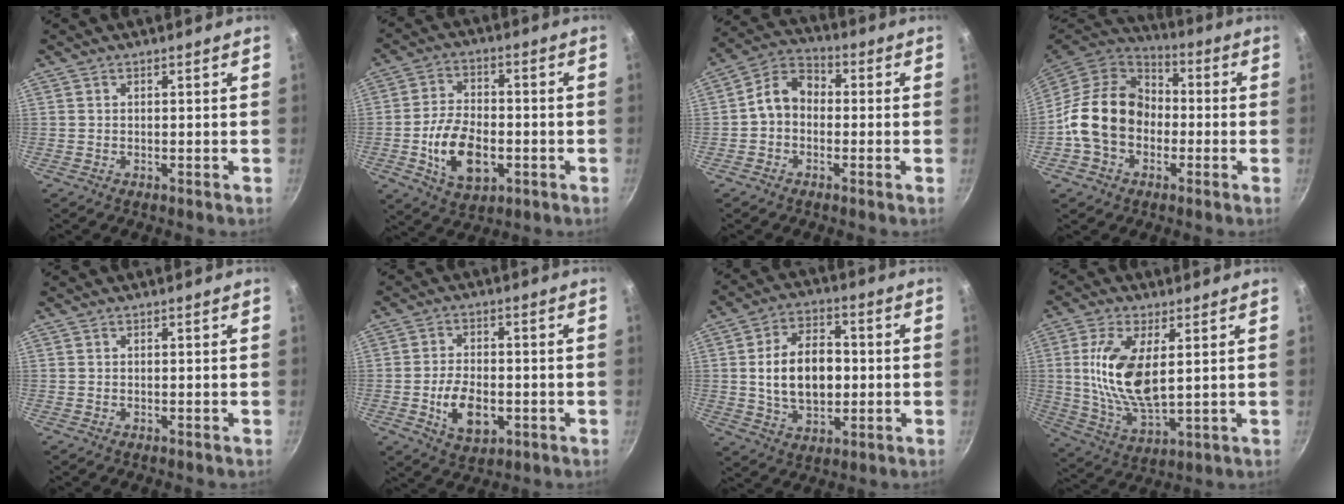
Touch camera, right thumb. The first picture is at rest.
{"total": 12.6, "force": [-3.2, 7.6, 9.5], "torque": [-0.154, 0.013, -0.052]}
{"total": 7.7, "force": [-0.7, 6.0, 4.8], "torque": [-0.061, 0.031, -0.034]}
{"total": 17.7, "force": [-2.3, 13.7, 10.9], "torque": [-0.159, 0.042, -0.055]}
{"total": 0.0}
{"total": 9.2, "force": [-2.3, 5.5, 7.0], "torque": [-0.107, 0.006, -0.033]}
{"total": 14.0, "force": [0.1, 9.1, 10.7], "torque": [-0.153, 0.012, 0.003]}
{"total": 14.3, "force": [2.6, 6.5, 12.4], "torque": [-0.243, -0.016, 0.055]}